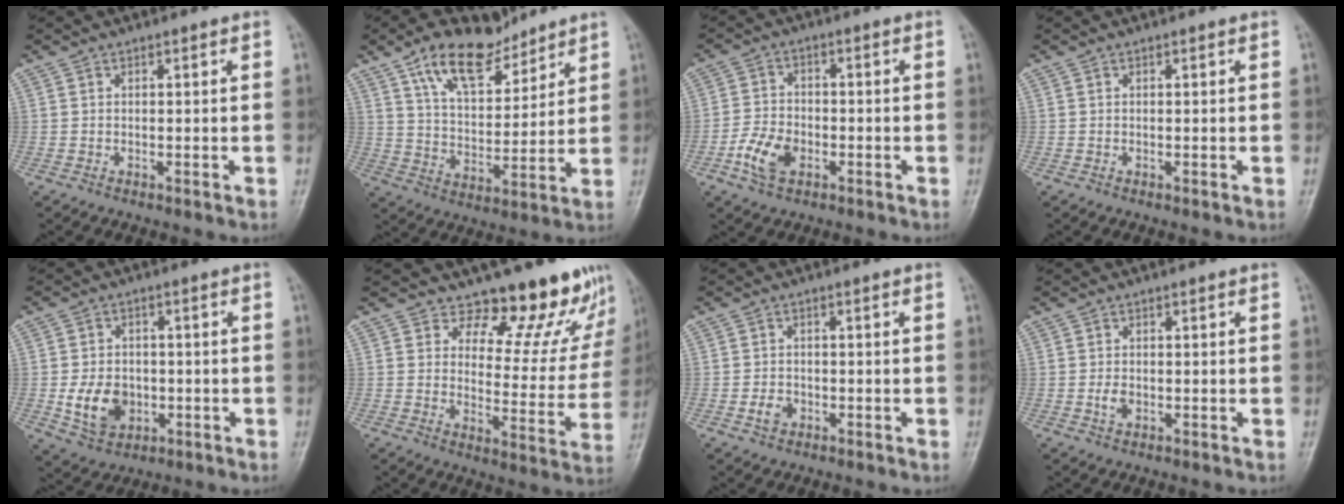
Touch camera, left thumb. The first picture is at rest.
{"total": 13.5, "force": [9.2, 6.7, 7.4], "torque": [-0.097, -0.047, 0.168]}
{"total": 6.7, "force": [-2.8, 4.4, 4.3], "torque": [-0.080, 0.010, -0.058]}
{"total": 0.0}
{"total": 8.3, "force": [-1.7, 6.5, 5.0], "torque": [-0.065, 0.002, -0.021]}
{"total": 13.6, "force": [11.6, 5.6, 4.4], "torque": [-0.009, -0.102, 0.140]}
{"total": 2.7, "force": [-1.1, 2.1, 1.3], "torque": [-0.019, 0.007, -0.020]}
{"total": 1.9, "force": [-0.4, 1.3, 1.3], "torque": [-0.022, 0.001, -0.008]}